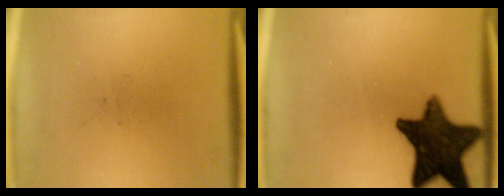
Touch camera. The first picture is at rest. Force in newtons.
{"total": 15.0}